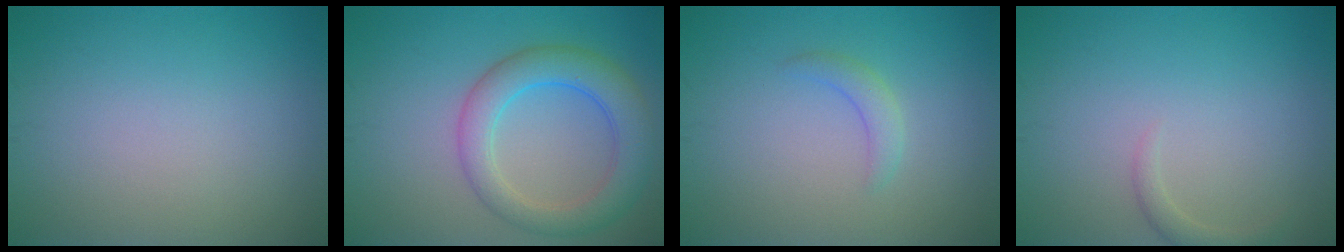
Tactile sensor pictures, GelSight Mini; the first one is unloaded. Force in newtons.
{"total": 5.5, "press": 5.5, "slide": 0.2}
{"total": 1.6, "press": 1.6, "slide": 0.2}
{"total": 1.2, "press": 1.2, "slide": 0.1}